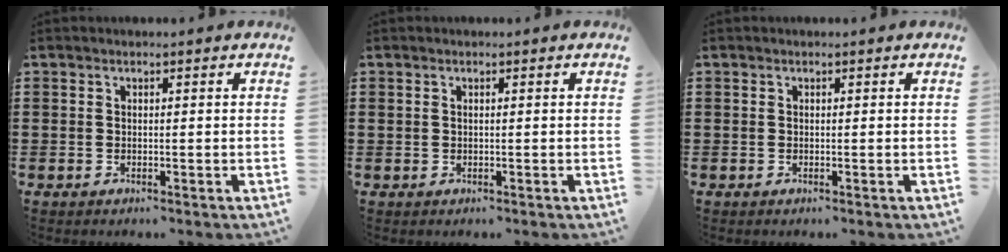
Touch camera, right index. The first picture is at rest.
{"total": 0.0}
{"total": 0.0}